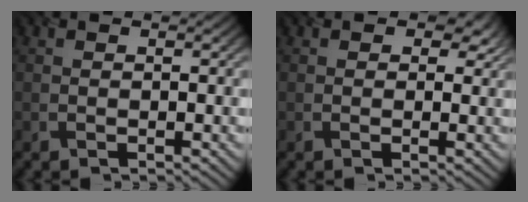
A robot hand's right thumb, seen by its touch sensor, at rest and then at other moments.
{"total": 2.6, "force": [1.1, 1.9, 1.4], "torque": [-0.020, -0.009, 0.013]}